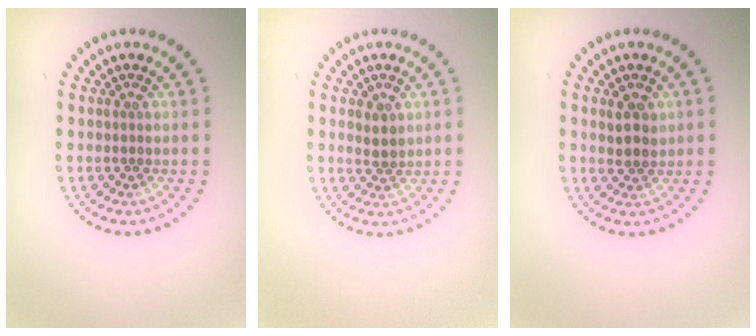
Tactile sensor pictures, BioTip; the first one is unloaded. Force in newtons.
{"total": 1.4, "press": 1.2, "slide": 0.6}
{"total": 2.1, "press": 1.9, "slide": 0.8}